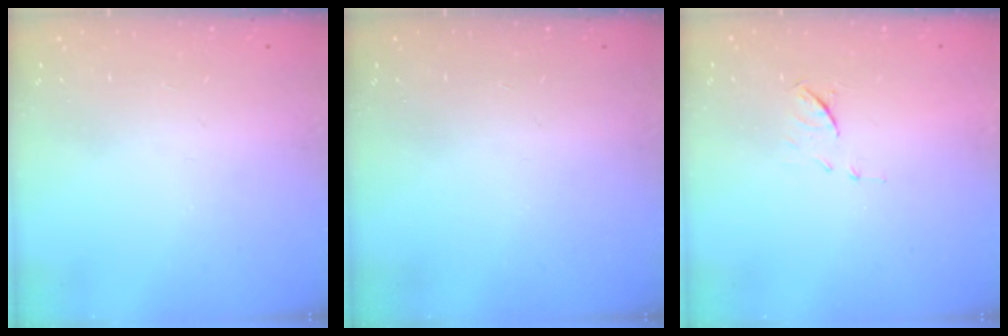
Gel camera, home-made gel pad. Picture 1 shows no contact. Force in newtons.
{"total": 0.0}
{"total": 6.3, "press": 6.2, "slide": 0.6}